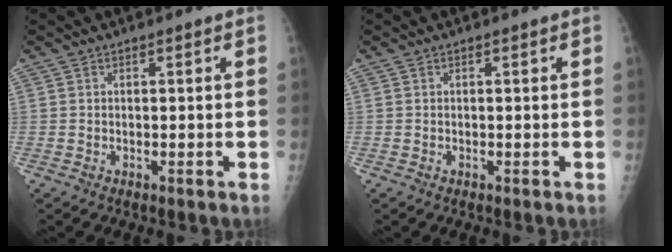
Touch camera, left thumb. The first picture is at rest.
{"total": 0.0}